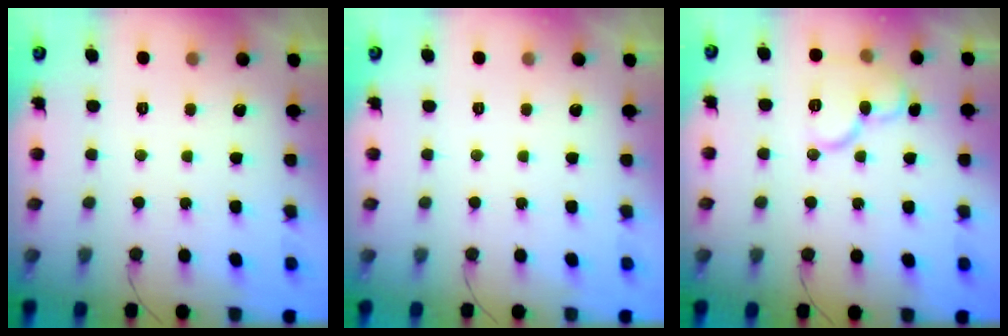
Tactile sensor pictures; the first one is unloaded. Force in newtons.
{"total": 0.0}
{"total": 10.9, "press": 10.9, "slide": 0.3}